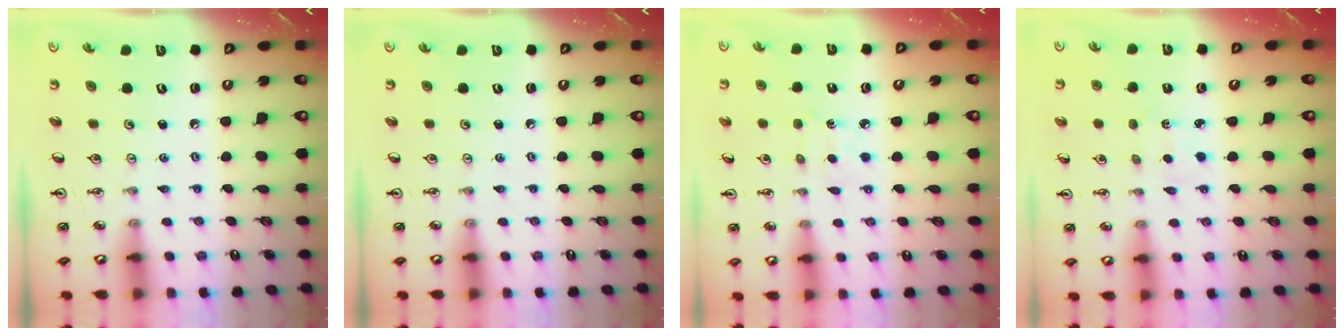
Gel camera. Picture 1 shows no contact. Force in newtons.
{"total": 0.0}
{"total": 4.2, "press": 4.2, "slide": 0.6}
{"total": 1.4, "press": 1.4, "slide": 0.2}